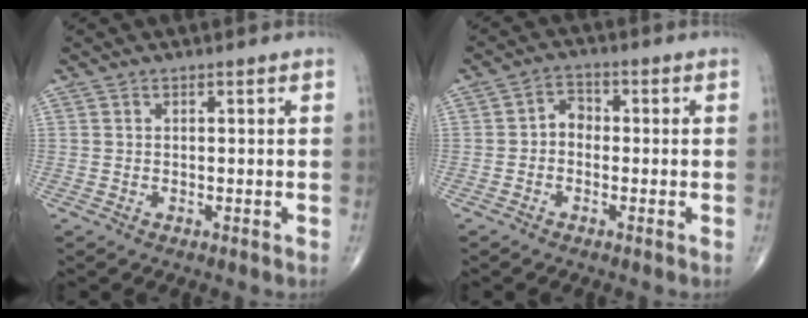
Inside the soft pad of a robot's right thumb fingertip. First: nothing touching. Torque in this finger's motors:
{"motor_torque": [0.11, 0.12, 0.27, -0.26, -0.02]}